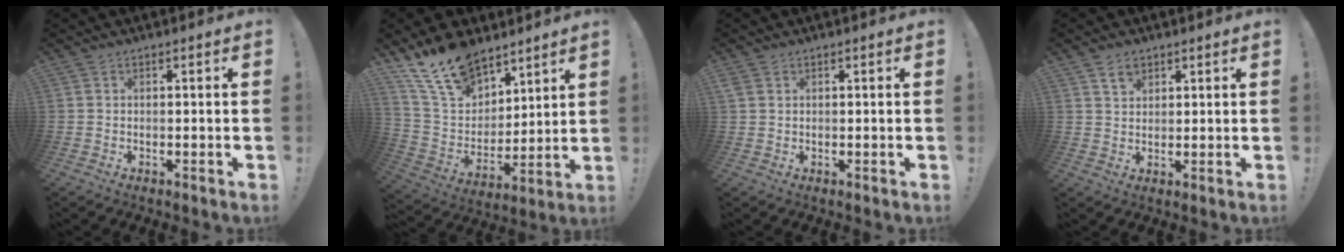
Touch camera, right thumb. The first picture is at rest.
{"total": 17.7, "force": [13.5, 9.3, 6.6], "torque": [-0.138, -0.088, 0.256]}
{"total": 1.8, "force": [0.9, 1.3, 0.7], "torque": [-0.010, 0.002, 0.017]}
{"total": 4.7, "force": [2.9, 3.2, 1.6], "torque": [-0.025, -0.009, 0.054]}